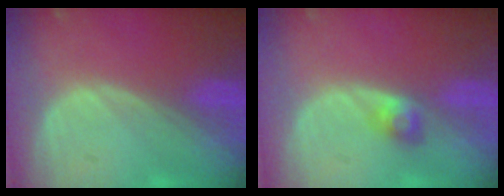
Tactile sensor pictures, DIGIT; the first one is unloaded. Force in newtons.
{"total": 2.5, "press": 2.4, "slide": 0.7}